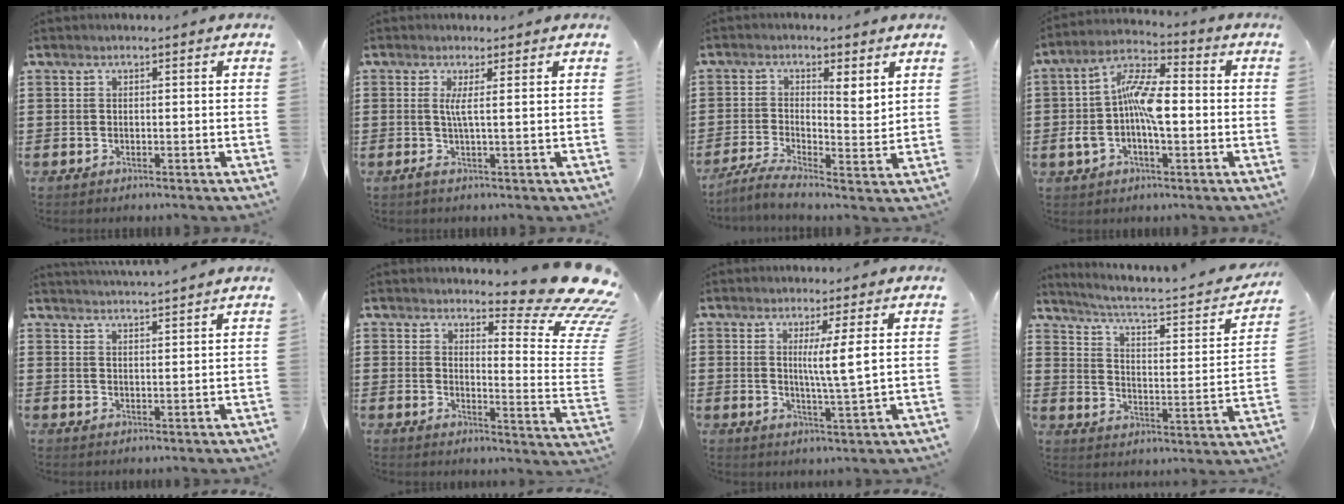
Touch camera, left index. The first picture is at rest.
{"total": 3.1, "force": [0.5, -0.5, 3.0], "torque": [-0.059, -0.009, 0.006]}
{"total": 3.0, "force": [1.4, 0.6, 2.6], "torque": [-0.044, -0.020, 0.015]}
{"total": 10.3, "force": [-1.1, 4.4, 9.2], "torque": [-0.202, 0.003, -0.027]}
{"total": 2.9, "force": [2.8, -0.6, 0.0], "torque": [-0.007, -0.014, 0.052]}
{"total": 11.4, "force": [8.9, 1.8, 6.9], "torque": [-0.107, -0.071, 0.152]}
{"total": 5.1, "force": [1.7, -0.7, 4.8], "torque": [-0.088, -0.012, 0.023]}
{"total": 3.5, "force": [2.4, 0.5, 2.5], "torque": [-0.066, -0.028, 0.029]}